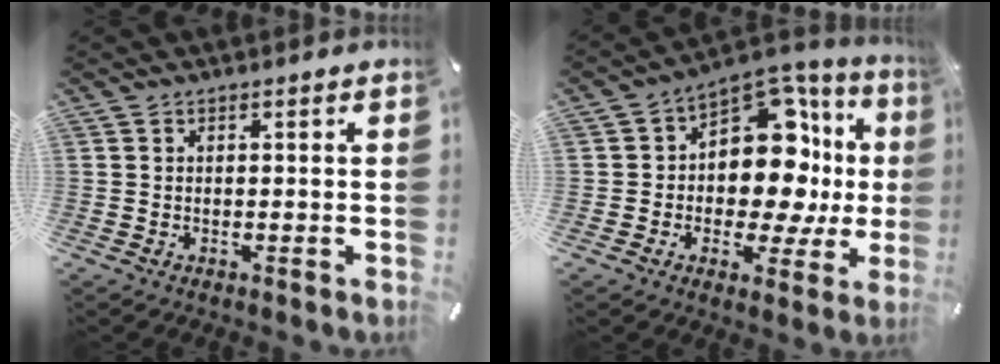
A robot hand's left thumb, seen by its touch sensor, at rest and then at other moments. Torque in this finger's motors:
{"motor_torque": [1.26, 1.26, 0.73, -0.17, 0.27]}